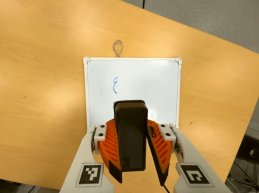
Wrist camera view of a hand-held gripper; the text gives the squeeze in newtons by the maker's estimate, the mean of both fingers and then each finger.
{"total": 8.9, "left": 9.3, "right": 8.6}